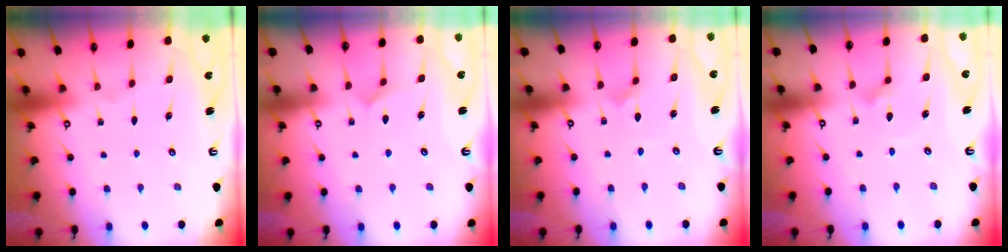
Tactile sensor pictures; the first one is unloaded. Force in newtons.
{"total": 2.8, "press": 2.8, "slide": 0.3}
{"total": 0.0}
{"total": 2.4, "press": 2.4, "slide": 0.2}